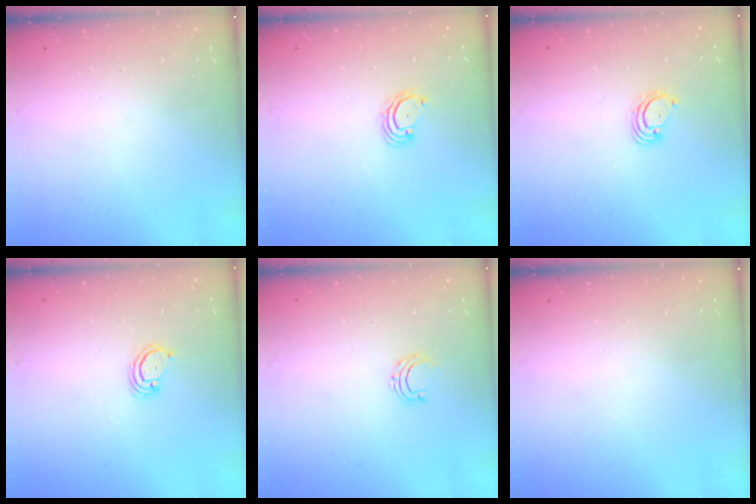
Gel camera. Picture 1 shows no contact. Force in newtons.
{"total": 2.6, "press": 2.6, "slide": 0.3}
{"total": 3.0, "press": 3.0, "slide": 0.2}
{"total": 2.9, "press": 2.9, "slide": 0.2}
{"total": 5.9, "press": 5.9, "slide": 0.5}
{"total": 0.0}